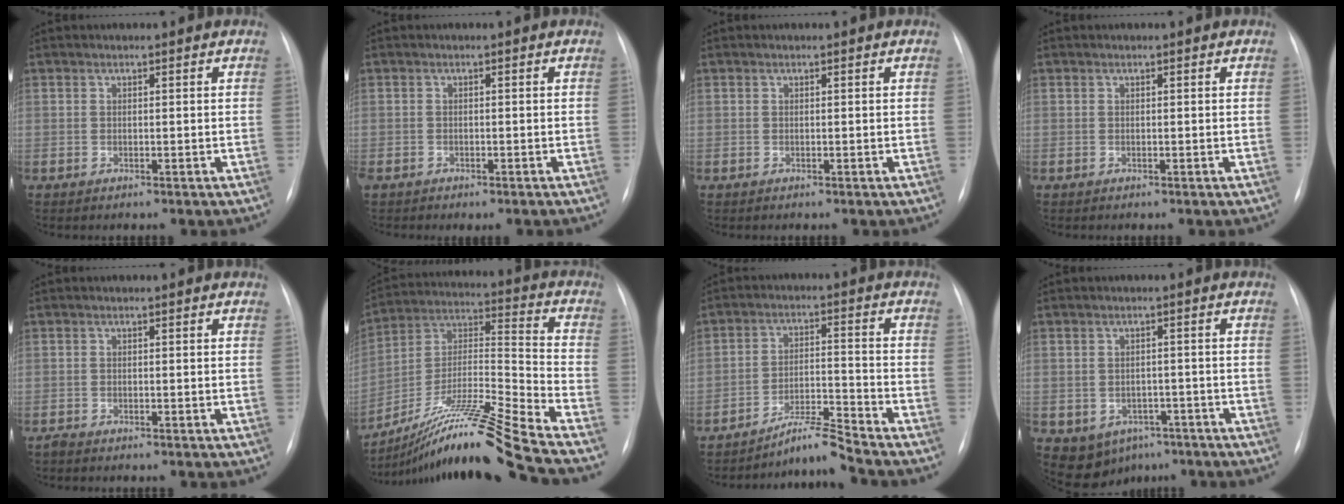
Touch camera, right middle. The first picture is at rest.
{"total": 3.2, "force": [-2.4, 1.6, 1.3], "torque": [-0.016, 0.001, -0.029]}
{"total": 0.0}
{"total": 0.0}
{"total": 0.6, "force": [-0.5, 0.0, 0.2], "torque": [-0.007, -0.002, -0.012]}
{"total": 20.7, "force": [-17.0, -2.9, 11.6], "torque": [-0.227, -0.006, -0.304]}
{"total": 6.2, "force": [-5.7, -1.8, 1.6], "torque": [-0.034, -0.008, -0.101]}
{"total": 7.0, "force": [-4.0, 5.4, 2.1], "torque": [-0.040, 0.011, -0.044]}